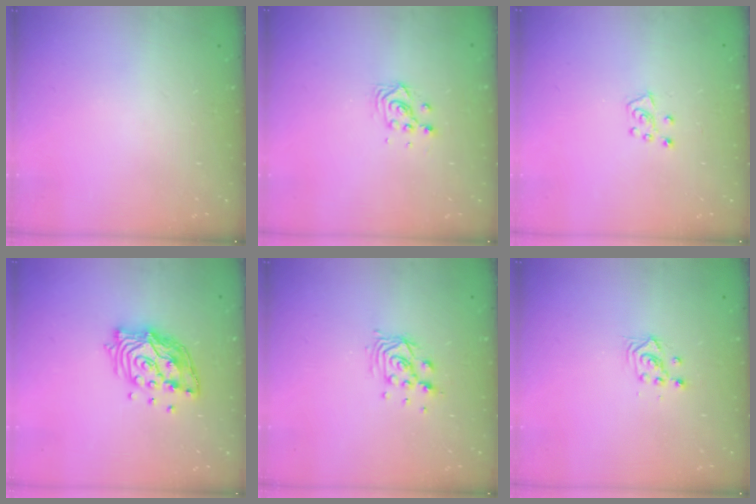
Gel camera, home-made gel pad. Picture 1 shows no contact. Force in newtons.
{"total": 3.8, "press": 3.8, "slide": 0.3}
{"total": 5.3, "press": 5.3, "slide": 0.4}
{"total": 14.3, "press": 14.1, "slide": 2.7}
{"total": 8.2, "press": 8.1, "slide": 0.5}
{"total": 2.3, "press": 2.3, "slide": 0.1}